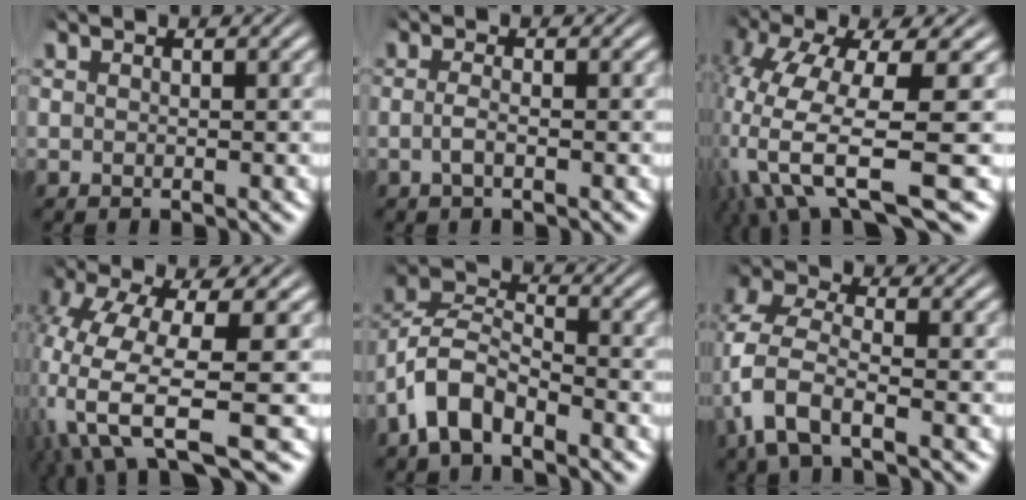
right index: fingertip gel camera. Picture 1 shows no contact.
{"total": 1.3, "force": [-0.8, -0.1, 1.0], "torque": [-0.028, -0.011, -0.010]}
{"total": 10.2, "force": [-4.7, 3.7, 8.2], "torque": [-0.166, -0.048, -0.046]}
{"total": 8.9, "force": [-4.5, 3.0, 7.1], "torque": [-0.152, -0.052, -0.043]}
{"total": 5.3, "force": [-1.7, 4.0, 2.9], "torque": [-0.078, -0.011, -0.036]}
{"total": 6.3, "force": [-1.0, 4.4, 4.4], "torque": [-0.131, -0.028, -0.008]}